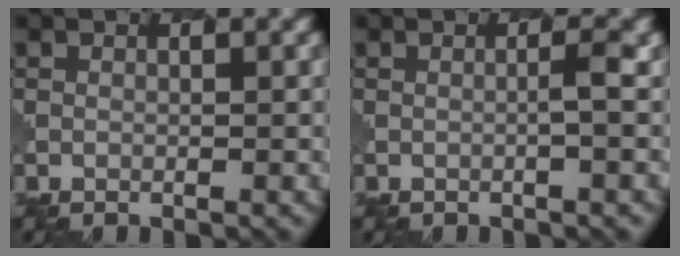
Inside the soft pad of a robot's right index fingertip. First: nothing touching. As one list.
[{"total": 1.3, "force": [-0.1, 0.0, 1.3], "torque": [-0.016, 0.007, -0.008]}]